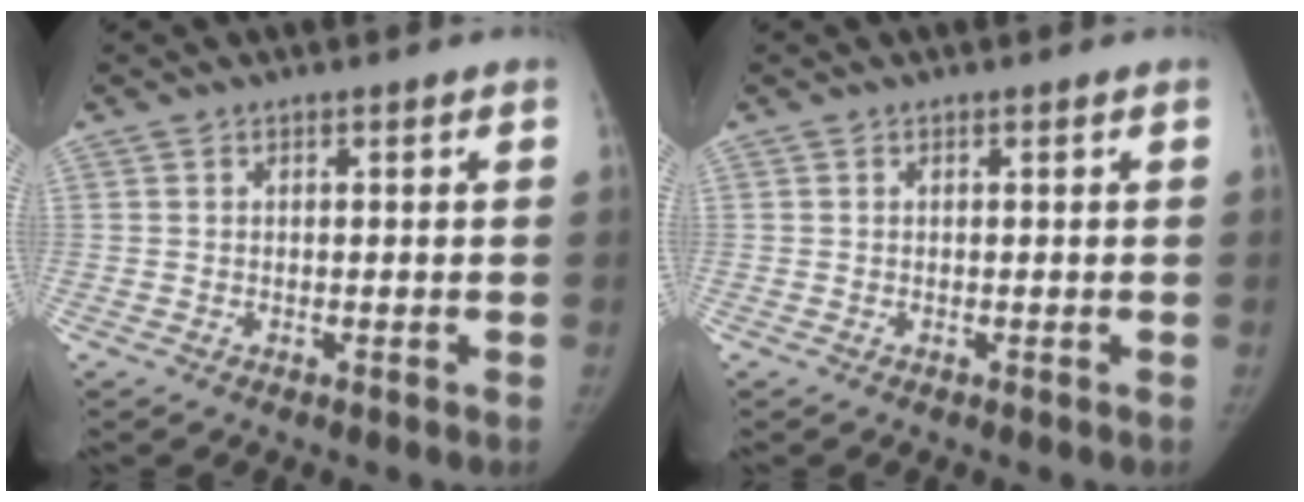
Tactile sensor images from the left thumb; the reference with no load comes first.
{"total": 0.0}